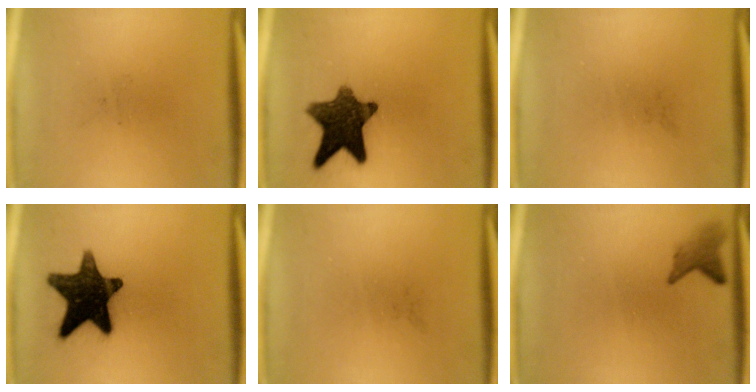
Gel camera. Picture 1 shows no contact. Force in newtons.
{"total": 11.5}
{"total": 0.0}
{"total": 15.9}
{"total": 0.0}
{"total": 2.4}